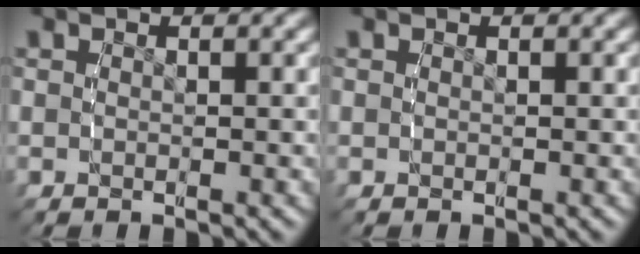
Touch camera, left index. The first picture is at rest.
{"total": 0.0}